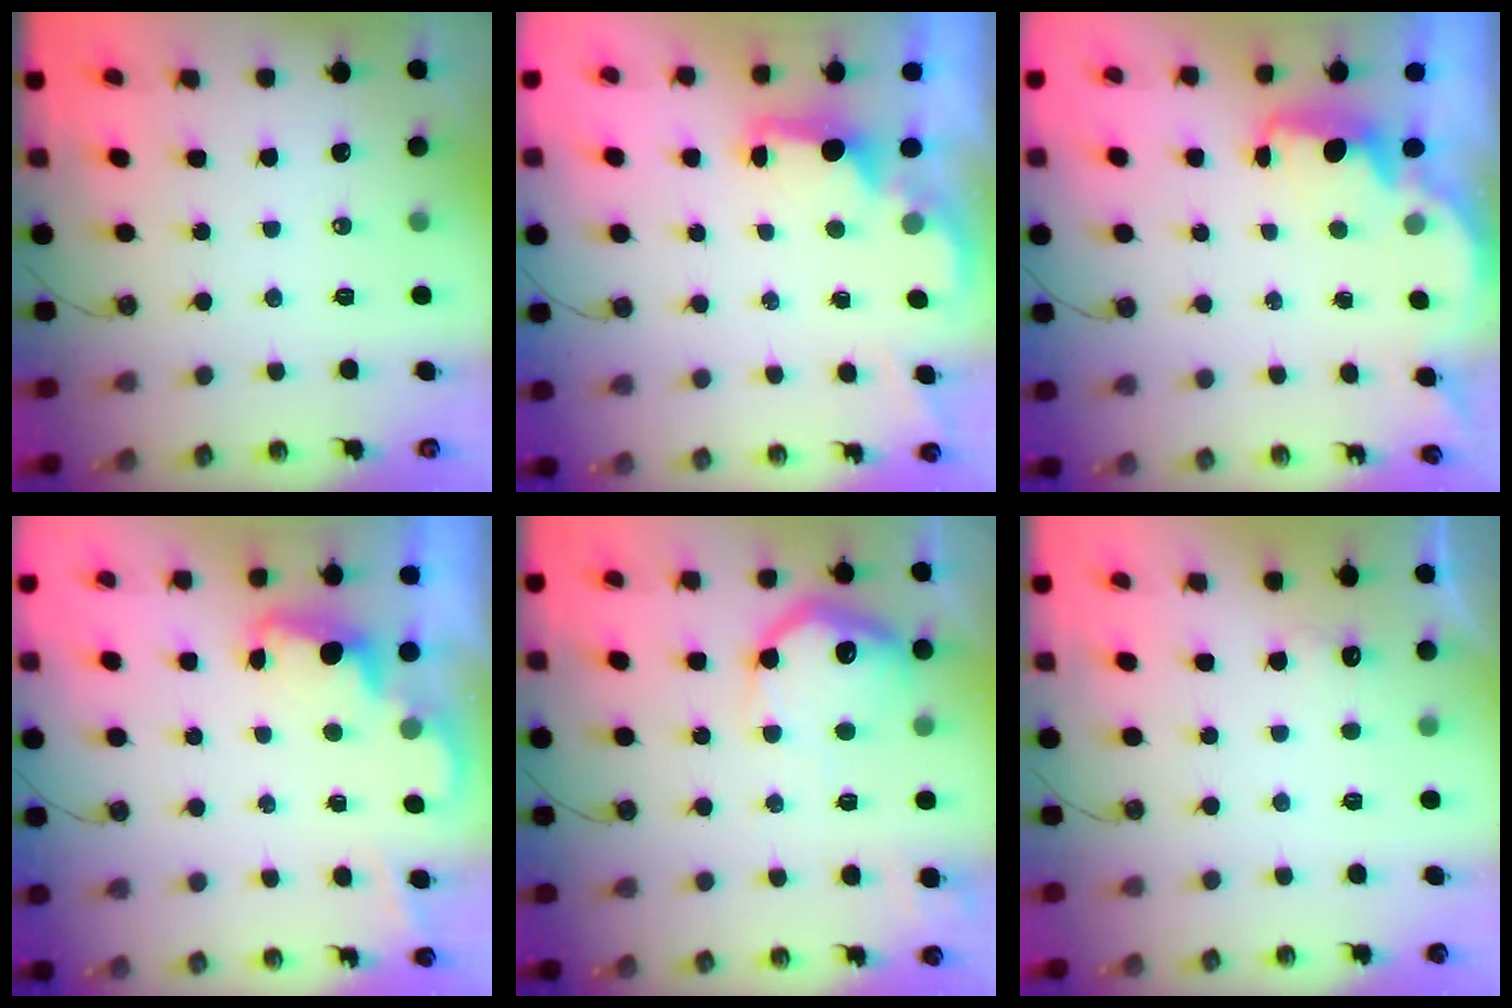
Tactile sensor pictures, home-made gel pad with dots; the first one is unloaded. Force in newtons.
{"total": 1.9, "press": 1.7, "slide": 0.8}
{"total": 1.7, "press": 1.5, "slide": 0.7}
{"total": 2.5, "press": 2.4, "slide": 0.5}
{"total": 16.8, "press": 16.8, "slide": 1.2}
{"total": 3.6, "press": 3.5, "slide": 1.1}